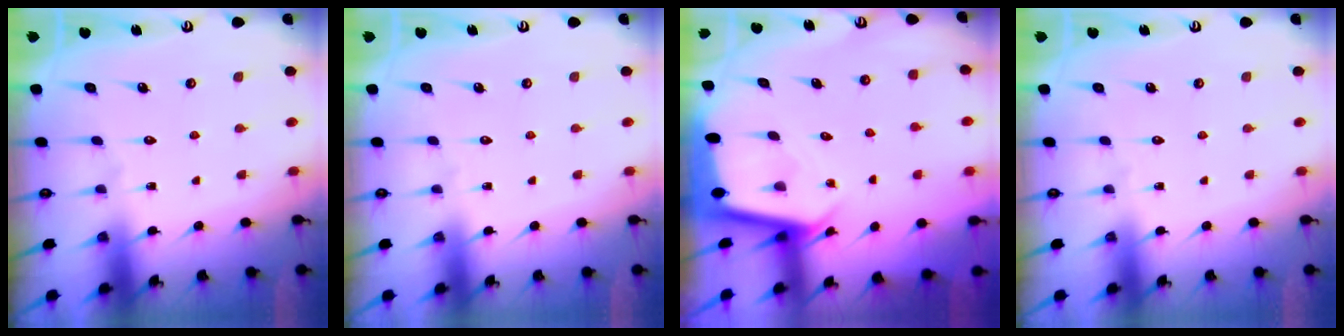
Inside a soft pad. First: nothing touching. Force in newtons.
{"total": 0.0}
{"total": 2.7, "press": 2.7, "slide": 0.2}
{"total": 0.0}